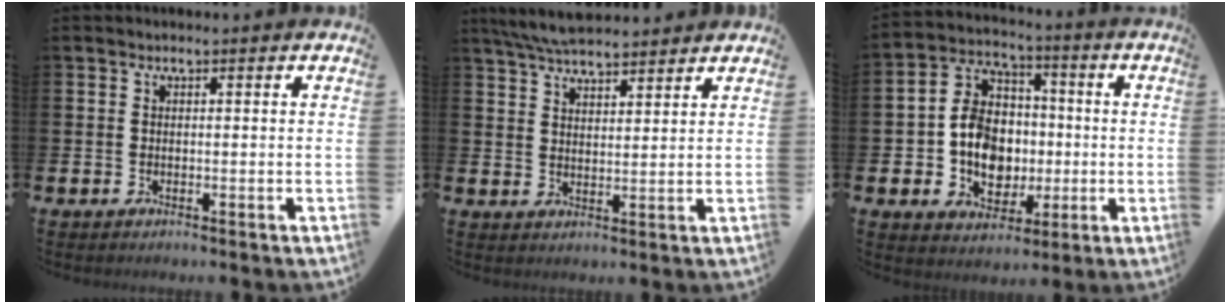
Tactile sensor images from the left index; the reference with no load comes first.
{"total": 6.1, "force": [5.8, 0.8, 1.5], "torque": [-0.045, -0.020, 0.107]}
{"total": 9.1, "force": [-0.6, 7.7, 4.9], "torque": [-0.120, 0.018, -0.014]}